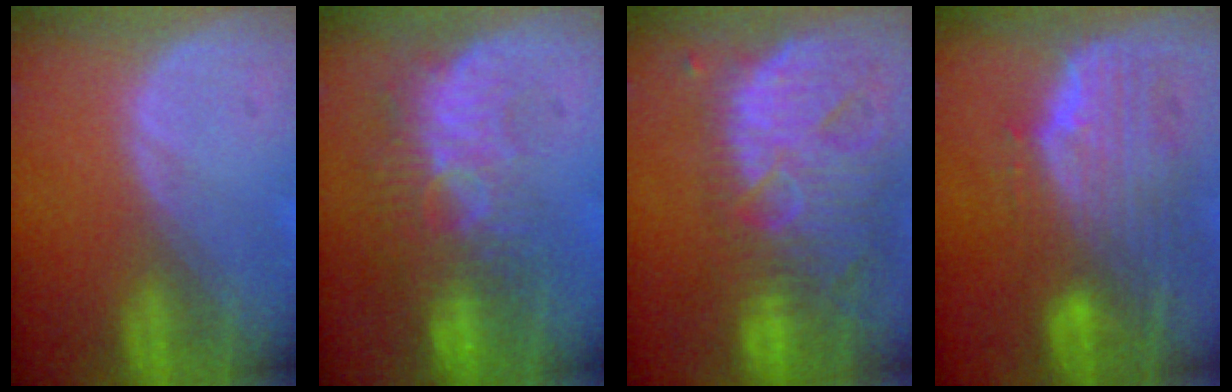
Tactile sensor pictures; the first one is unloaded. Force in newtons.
{"total": 9.0, "press": 8.2, "slide": 3.8}
{"total": 13.9, "press": 11.7, "slide": 7.5}
{"total": 9.9, "press": 8.8, "slide": 4.5}